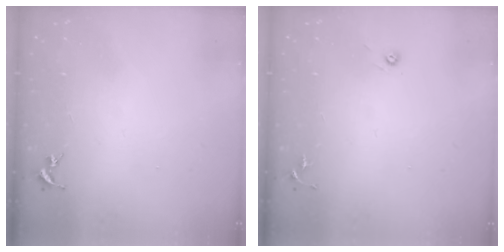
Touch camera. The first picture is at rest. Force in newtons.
{"total": 3.1, "press": 3.0, "slide": 0.8}